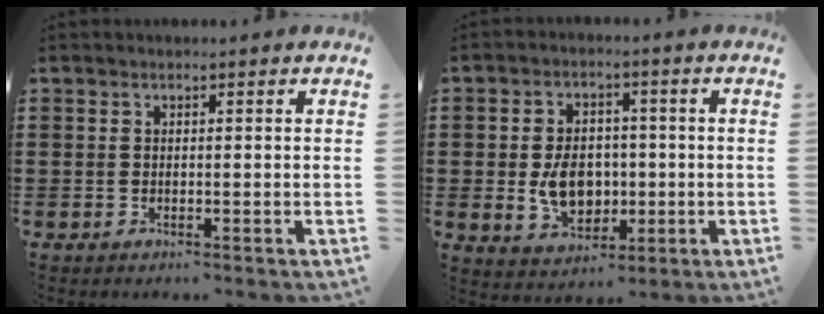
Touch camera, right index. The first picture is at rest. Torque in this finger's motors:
{"motor_torque": [1.46, 0.68, 0.45, 0.05]}